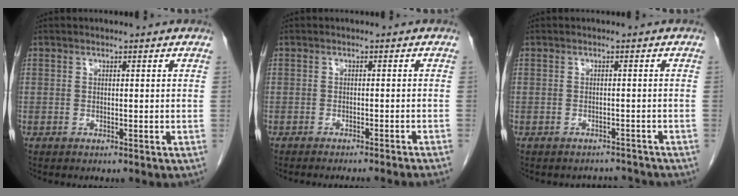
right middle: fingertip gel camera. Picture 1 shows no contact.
{"total": 8.1, "force": [-7.4, -1.2, 3.1], "torque": [-0.015, -0.020, -0.089]}
{"total": 2.5, "force": [-2.4, 0.7, -0.7], "torque": [0.013, 0.004, -0.030]}